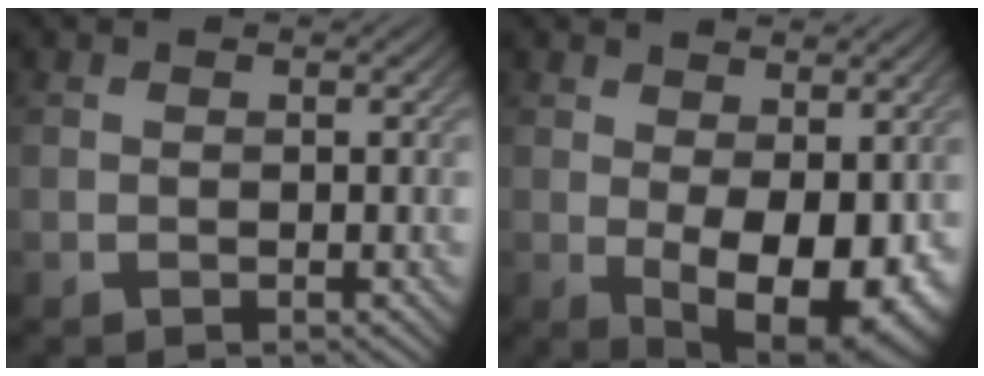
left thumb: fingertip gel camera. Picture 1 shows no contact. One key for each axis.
{"total": 10.4, "fx": -0.6, "fy": 5.6, "fz": 8.7, "tx": -0.135, "ty": -0.026, "tz": 0.010}